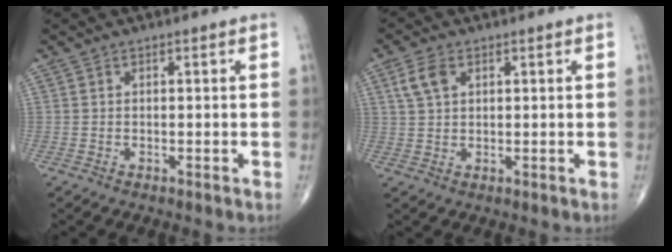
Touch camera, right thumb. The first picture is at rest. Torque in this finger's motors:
{"motor_torque": [-0.12, 0.14, 0.02, -0.03, 0.02]}